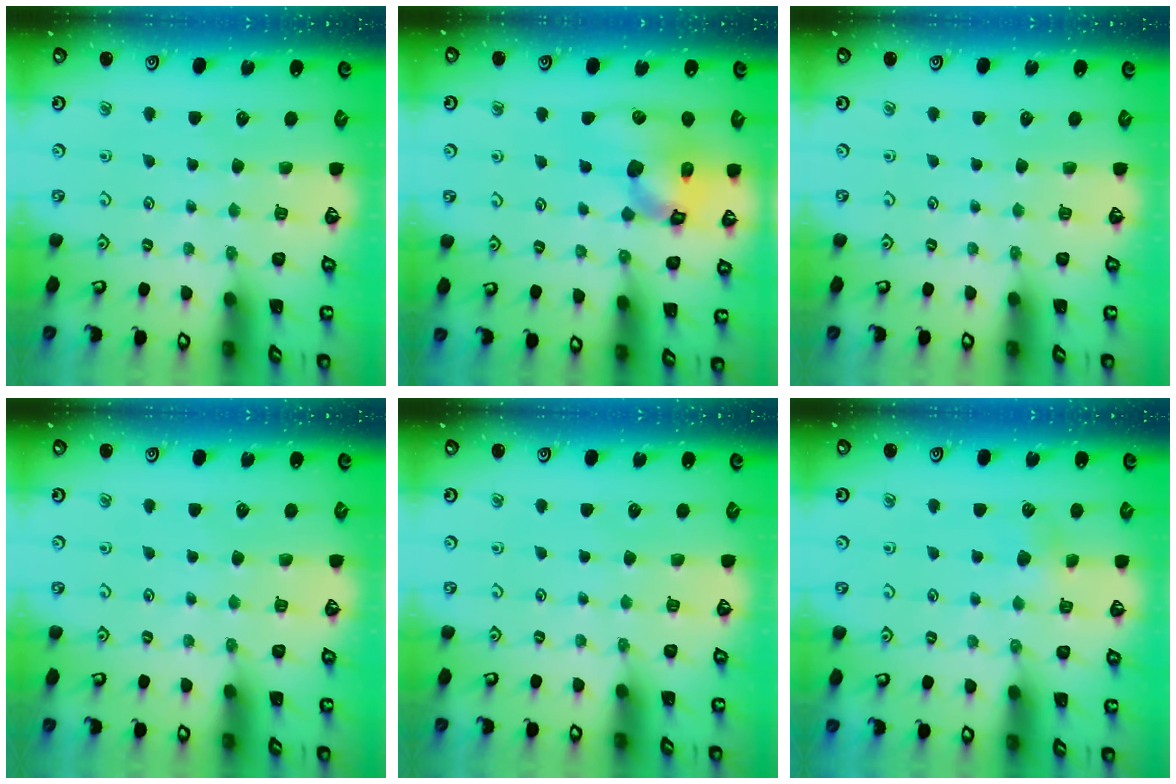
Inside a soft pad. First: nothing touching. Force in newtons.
{"total": 17.5, "press": 17.3, "slide": 2.6}
{"total": 0.0}
{"total": 0.0}
{"total": 0.0}
{"total": 3.2, "press": 3.1, "slide": 0.5}